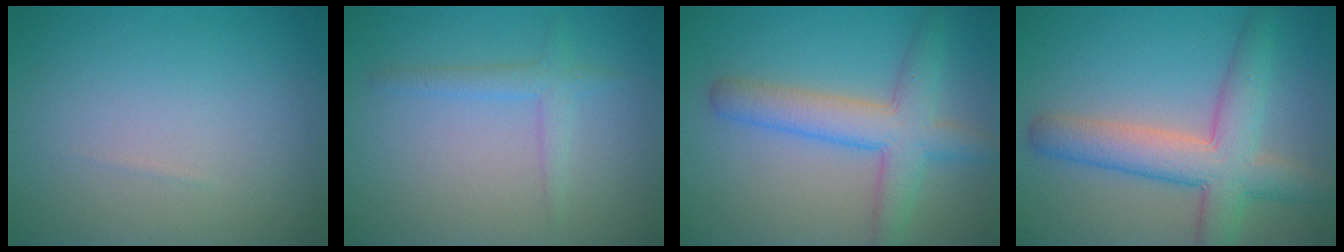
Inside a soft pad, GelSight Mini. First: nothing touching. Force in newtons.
{"total": 1.7, "press": 1.7, "slide": 0.0}
{"total": 5.4, "press": 5.4, "slide": 0.1}
{"total": 6.6, "press": 6.6, "slide": 0.3}